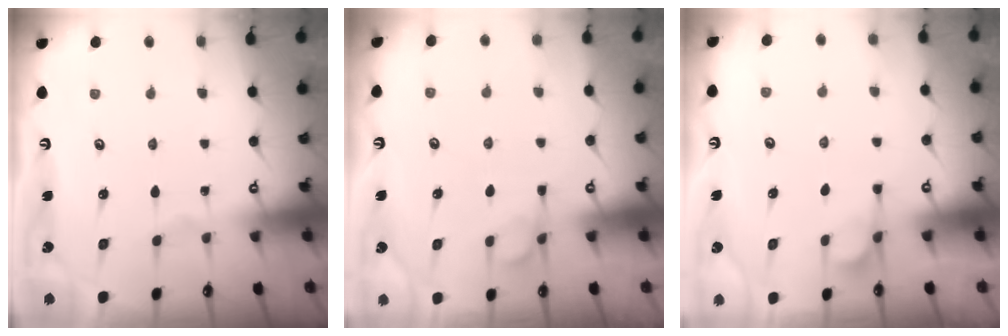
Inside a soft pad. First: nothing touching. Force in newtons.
{"total": 1.8, "press": 1.3, "slide": 1.3}
{"total": 3.1, "press": 2.9, "slide": 1.0}